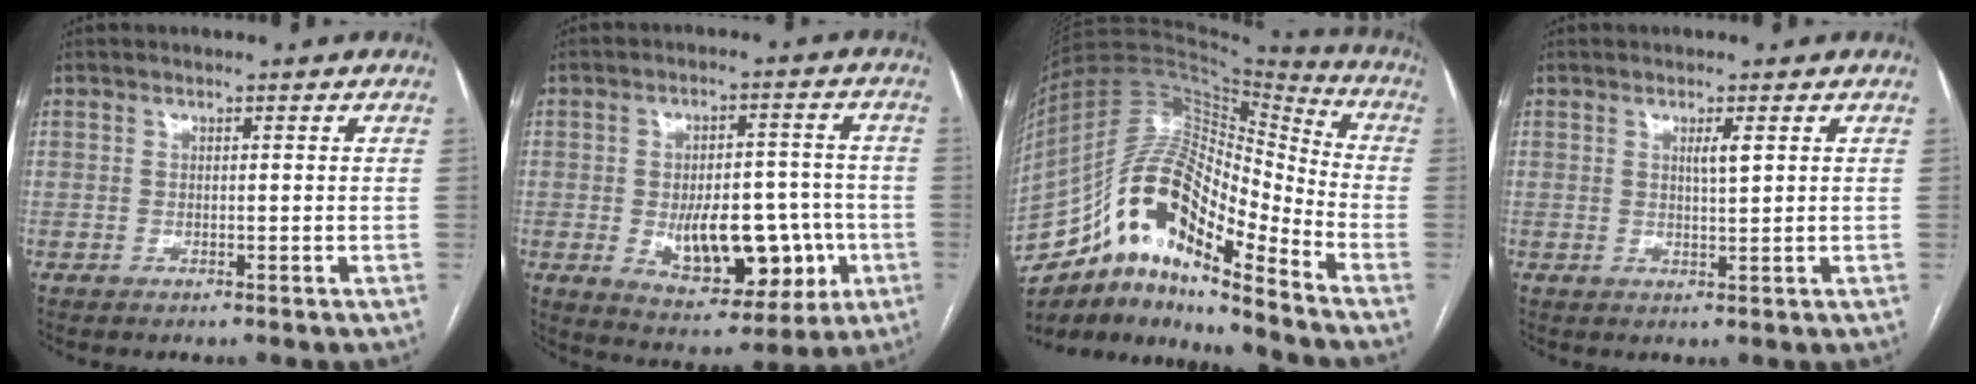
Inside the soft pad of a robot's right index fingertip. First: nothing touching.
{"total": 14.4, "force": [-3.0, 7.2, 12.1], "torque": [-0.174, 0.011, -0.027]}
{"total": 19.2, "force": [-11.7, 5.2, 14.3], "torque": [-0.265, 0.040, -0.200]}
{"total": 2.0, "force": [0.8, 0.0, 1.8], "torque": [-0.034, -0.003, 0.014]}